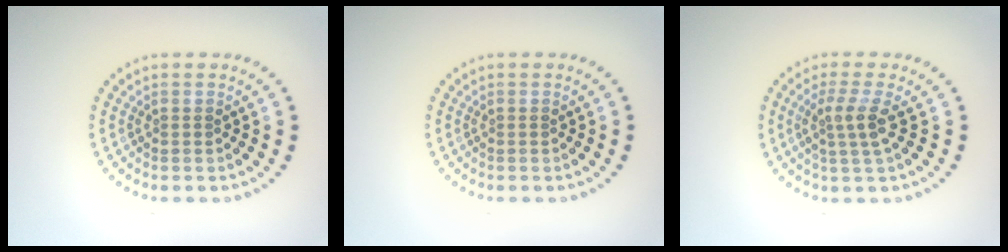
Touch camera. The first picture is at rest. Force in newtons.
{"total": 0.0}
{"total": 2.6, "press": 2.0, "slide": 1.6}